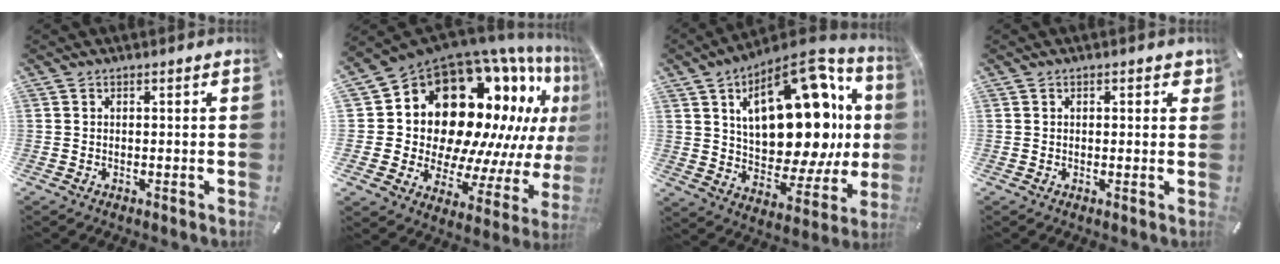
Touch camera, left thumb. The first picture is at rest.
{"total": 22.9, "force": [11.5, 15.0, 13.0], "torque": [-0.183, -0.141, 0.231]}
{"total": 26.4, "force": [7.9, 14.7, 20.4], "torque": [-0.297, -0.060, 0.136]}
{"total": 1.7, "force": [0.5, 1.1, 1.2], "torque": [0.000, -0.004, 0.001]}